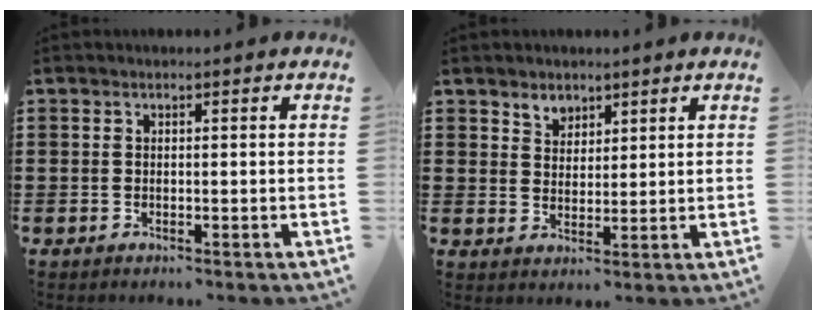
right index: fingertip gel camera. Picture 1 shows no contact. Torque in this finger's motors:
{"motor_torque": [0.00, 0.00, 0.01, 0.03]}